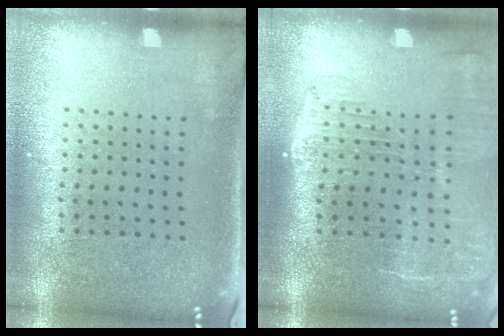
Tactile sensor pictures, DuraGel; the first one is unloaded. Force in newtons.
{"total": 2.1, "press": 1.7, "slide": 1.2}